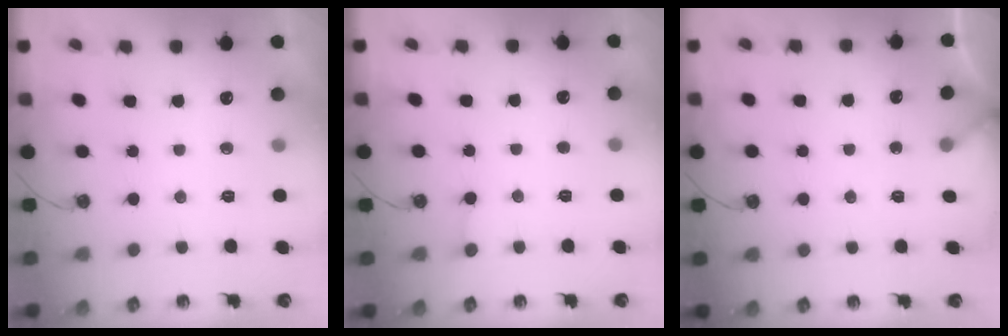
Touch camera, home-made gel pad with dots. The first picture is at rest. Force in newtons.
{"total": 2.0, "press": 2.0, "slide": 0.1}
{"total": 3.0, "press": 3.0, "slide": 0.3}